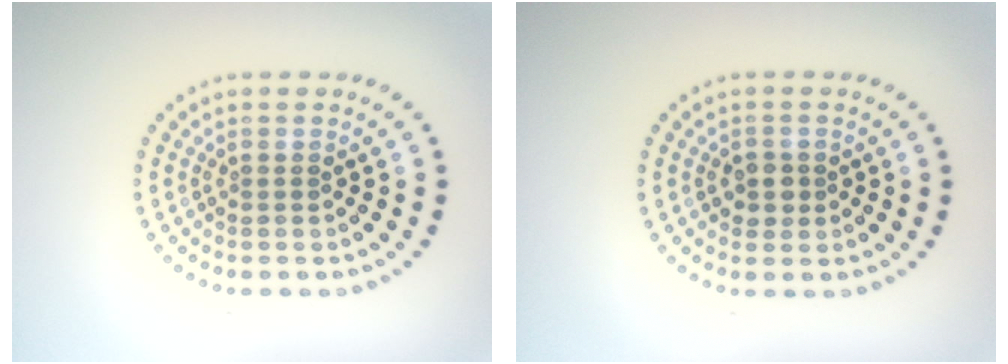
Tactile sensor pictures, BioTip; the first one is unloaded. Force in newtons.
{"total": 1.6, "press": 1.6, "slide": 0.5}